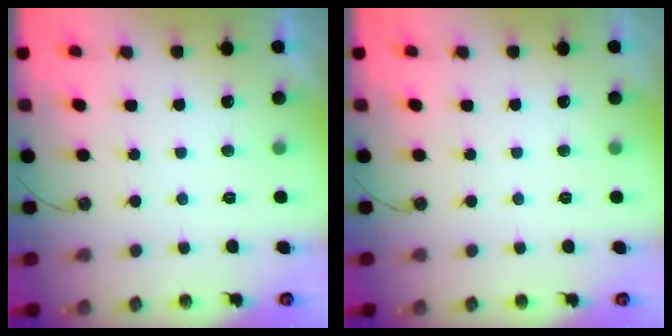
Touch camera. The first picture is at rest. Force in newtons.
{"total": 0.0}